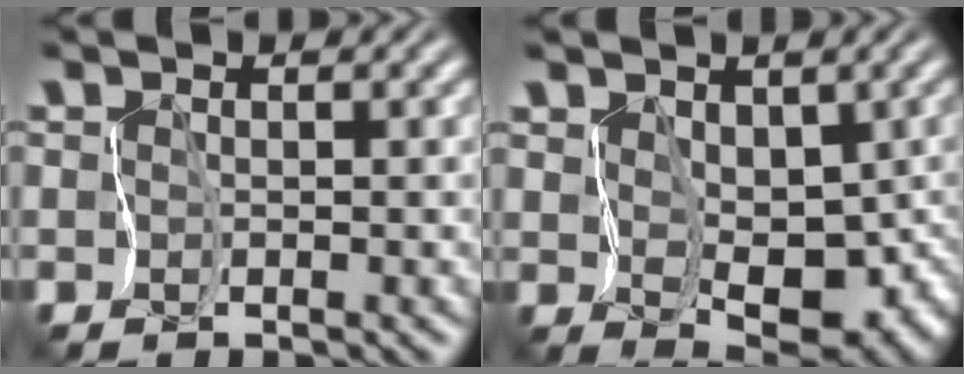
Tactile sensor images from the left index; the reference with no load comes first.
{"total": 9.1, "force": [1.9, 6.2, 6.4], "torque": [-0.089, -0.013, 0.047]}